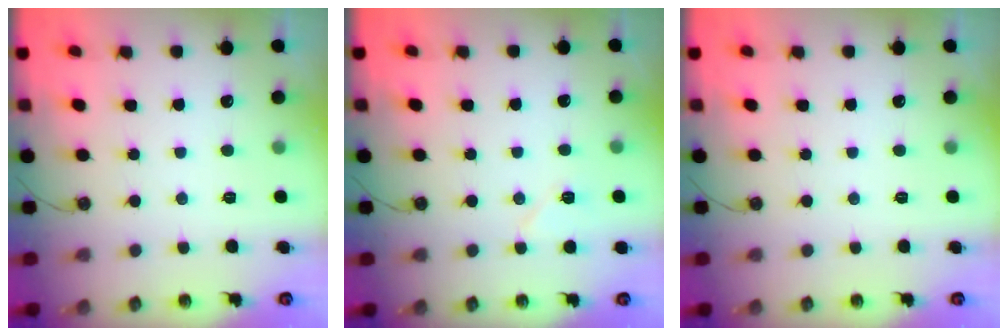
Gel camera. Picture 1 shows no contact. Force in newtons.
{"total": 5.4, "press": 5.4, "slide": 0.4}
{"total": 0.0}